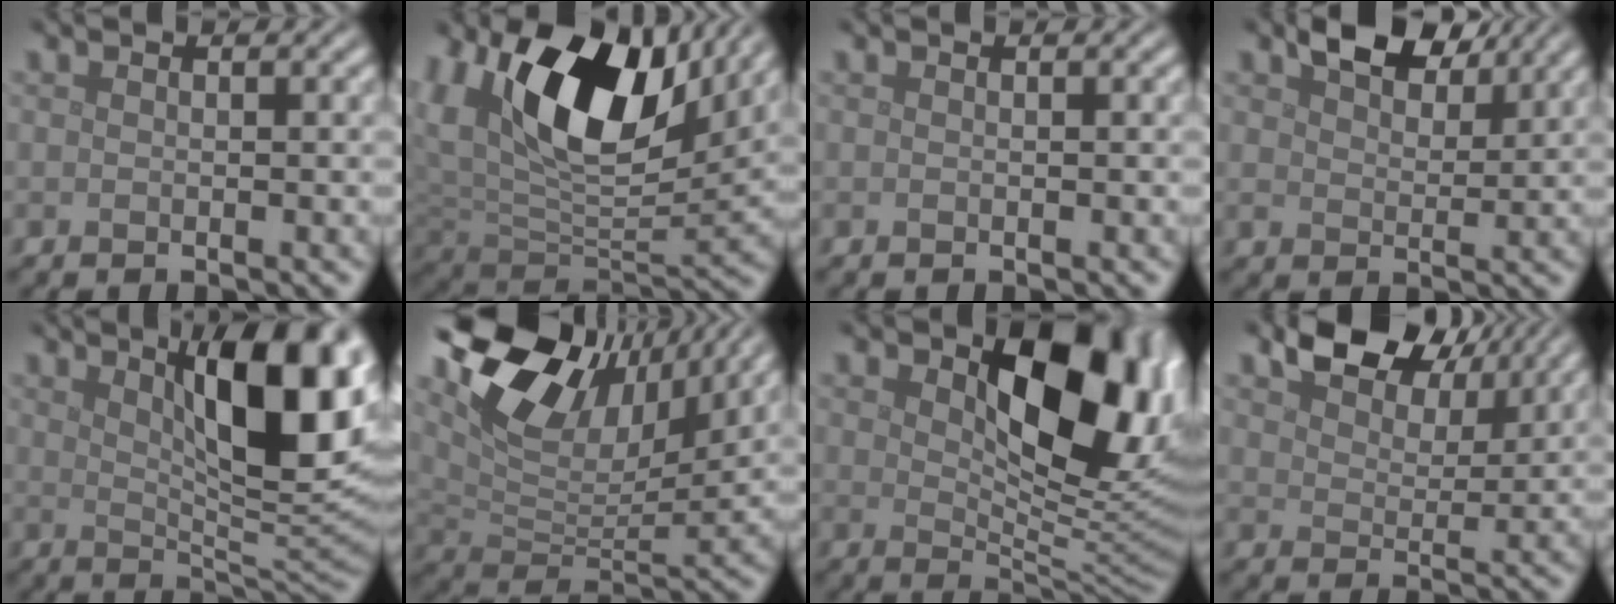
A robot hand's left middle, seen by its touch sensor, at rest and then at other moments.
{"total": 15.4, "force": [6.1, 8.7, 11.2], "torque": [-0.215, 0.007, 0.109]}
{"total": 0.0}
{"total": 5.3, "force": [3.8, 2.6, 2.7], "torque": [-0.049, 0.006, 0.057]}
{"total": 11.6, "force": [4.2, 3.6, 10.2], "torque": [-0.135, 0.003, 0.068]}
{"total": 12.8, "force": [8.7, 6.1, 7.2], "torque": [-0.157, 0.024, 0.161]}
{"total": 10.7, "force": [3.4, 5.4, 8.6], "torque": [-0.123, -0.007, 0.056]}
{"total": 6.4, "force": [4.6, 3.1, 3.1], "torque": [-0.059, 0.006, 0.072]}